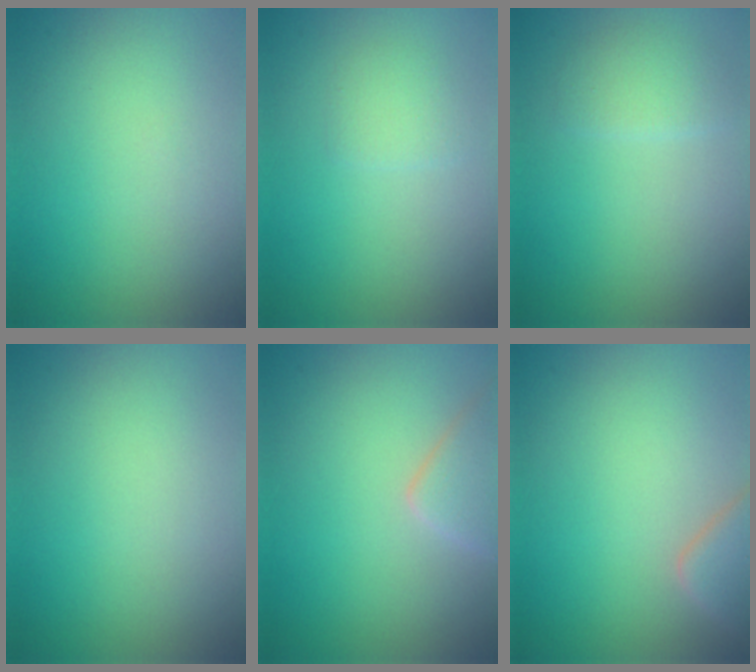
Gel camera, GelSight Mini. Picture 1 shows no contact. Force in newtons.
{"total": 1.3, "press": 1.3, "slide": 0.1}
{"total": 1.5, "press": 1.5, "slide": 0.1}
{"total": 0.0}
{"total": 2.7, "press": 2.7, "slide": 0.1}
{"total": 3.0, "press": 3.0, "slide": 0.3}